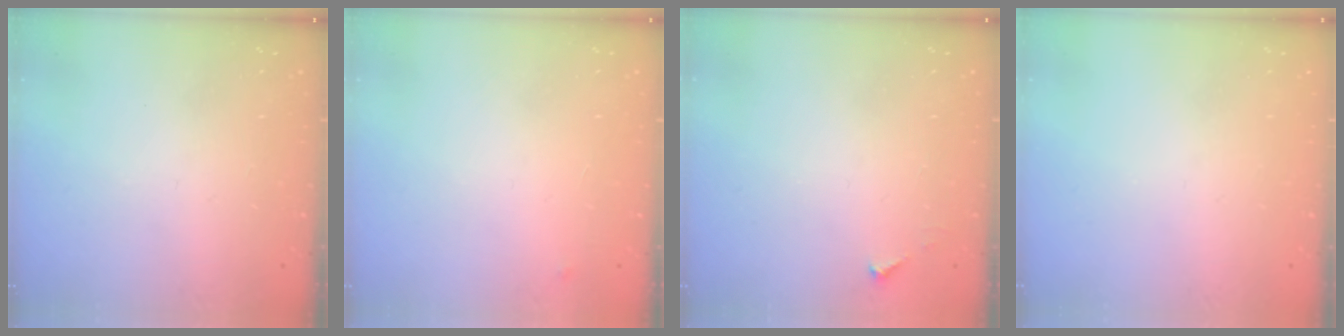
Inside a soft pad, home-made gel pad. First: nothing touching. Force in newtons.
{"total": 2.5, "press": 2.4, "slide": 0.4}
{"total": 3.4, "press": 3.4, "slide": 0.4}
{"total": 0.0}